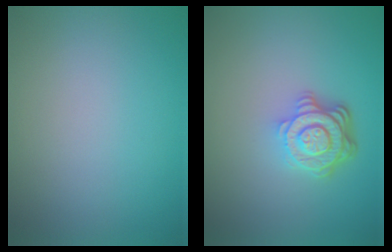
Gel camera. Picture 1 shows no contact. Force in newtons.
{"total": 4.6, "press": 3.3, "slide": 3.1}